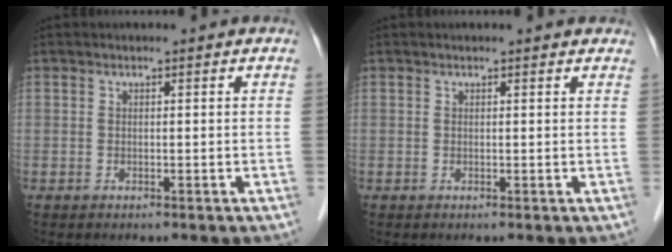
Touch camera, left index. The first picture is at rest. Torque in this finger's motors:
{"motor_torque": [0.33, -0.53, -0.01, 0.01]}